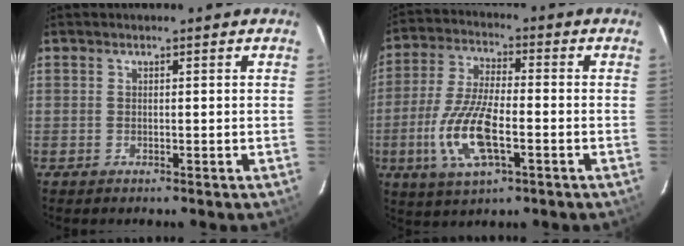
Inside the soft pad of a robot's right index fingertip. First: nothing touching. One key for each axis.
{"total": 13.2, "fx": -4.0, "fy": 4.7, "fz": 11.6, "tx": -0.249, "ty": -0.007, "tz": -0.076}